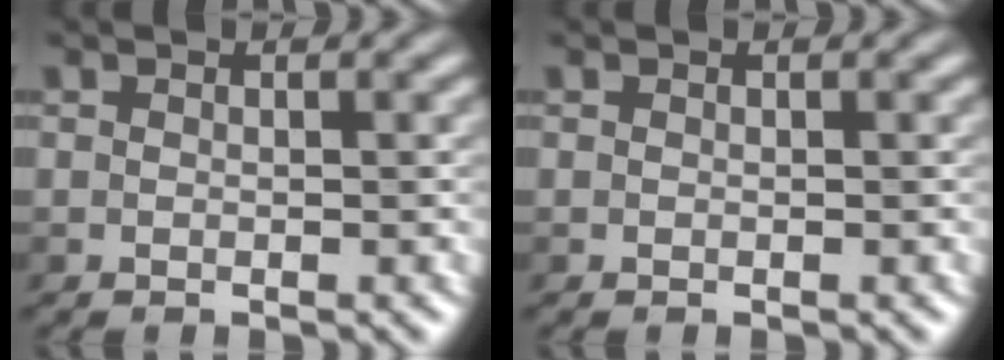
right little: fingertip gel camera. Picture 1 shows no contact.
{"total": 0.0}